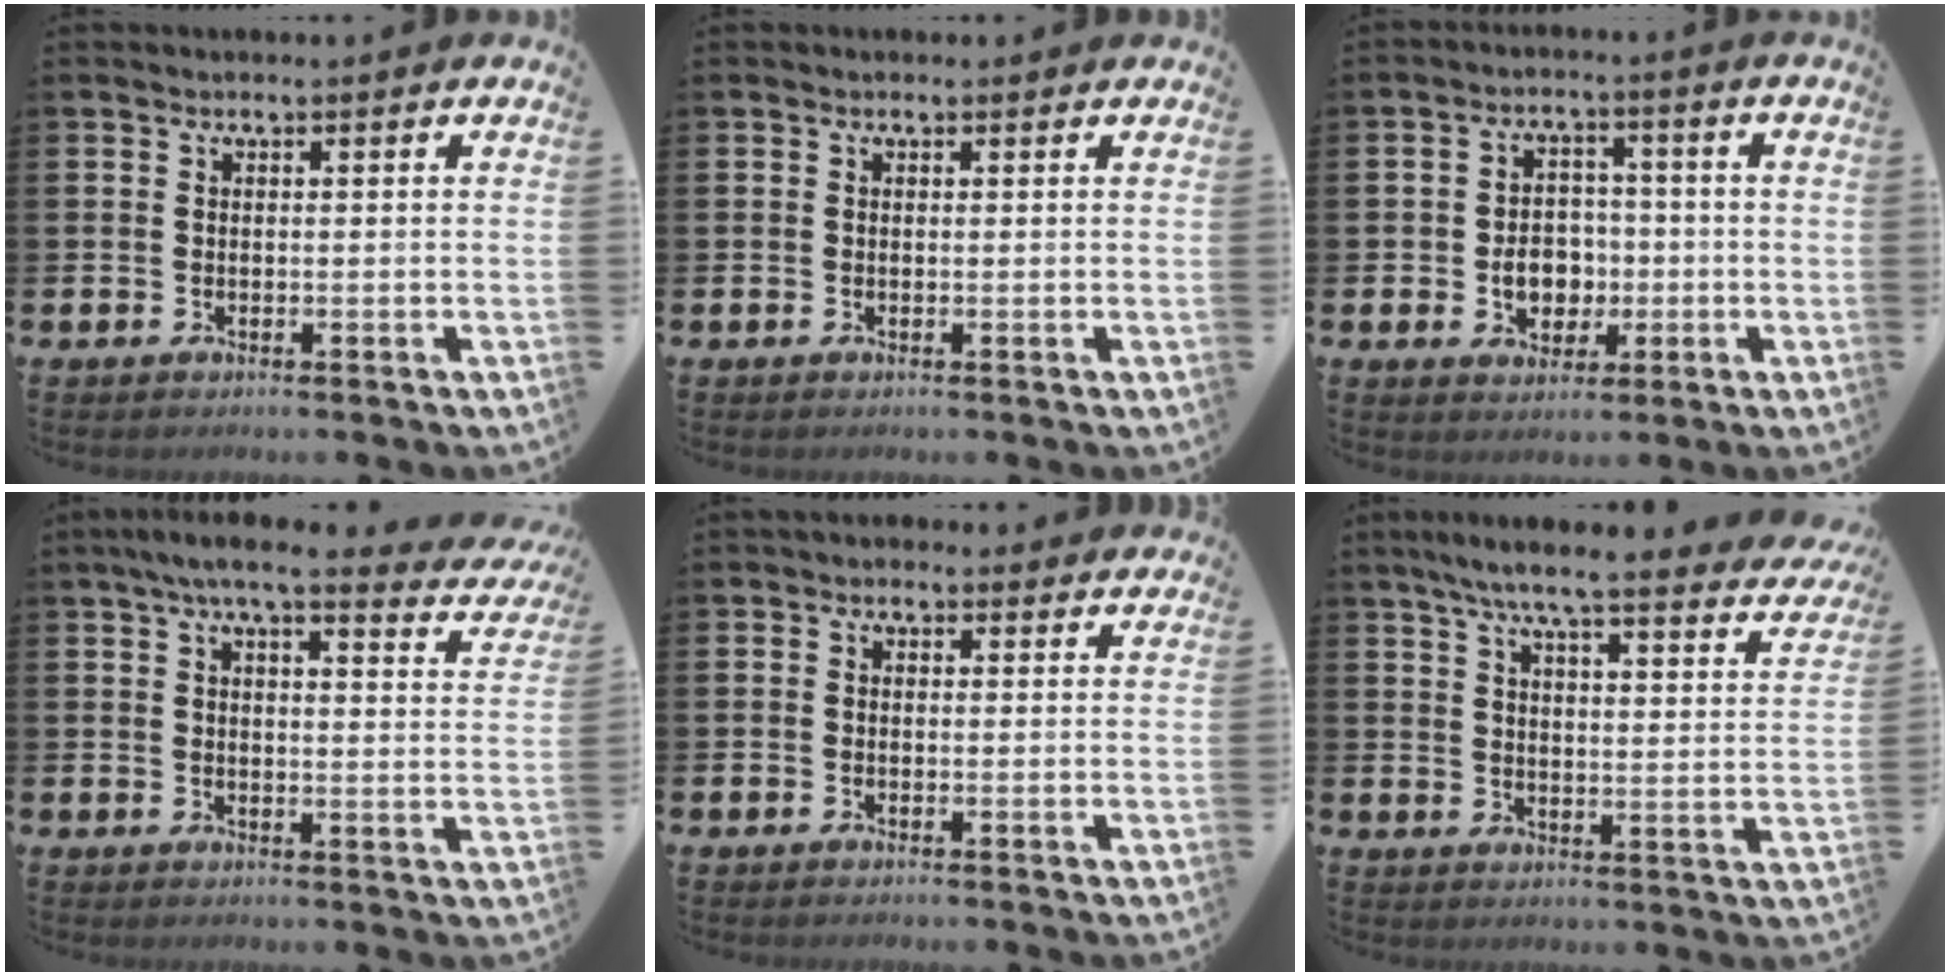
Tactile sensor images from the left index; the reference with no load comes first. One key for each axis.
{"total": 0.0}
{"total": 5.3, "fx": -0.9, "fy": 4.4, "fz": 2.8, "tx": -0.038, "ty": 0.001, "tz": -0.025}
{"total": 6.3, "fx": 5.4, "fy": 0.8, "fz": 3.2, "tx": -0.065, "ty": -0.022, "tz": 0.090}
{"total": 1.0, "fx": 0.7, "fy": 0.7, "fz": 0.2, "tx": -0.002, "ty": 0.007, "tz": 0.011}
{"total": 7.1, "fx": 6.2, "fy": 0.5, "fz": 3.4, "tx": -0.074, "ty": -0.039, "tz": 0.101}